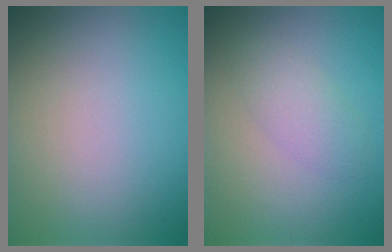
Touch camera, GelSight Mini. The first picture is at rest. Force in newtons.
{"total": 2.2, "press": 2.2, "slide": 0.1}